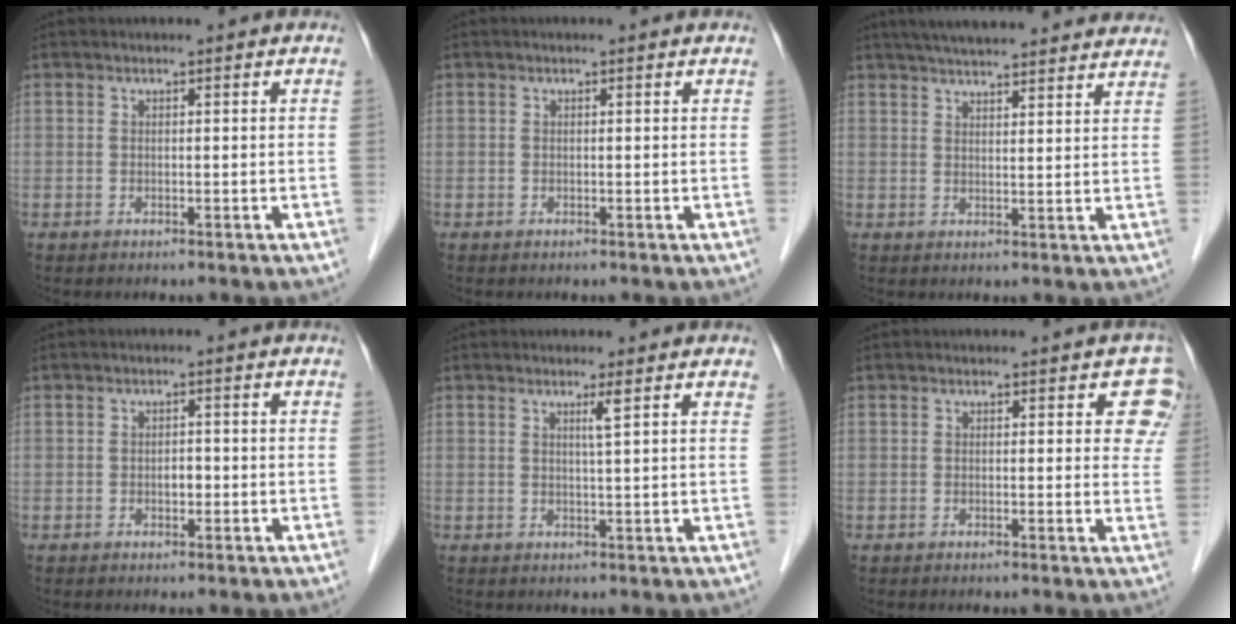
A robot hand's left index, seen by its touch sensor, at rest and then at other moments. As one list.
[{"total": 0.0}, {"total": 21.0, "force": [19.0, 2.9, 8.4], "torque": [-0.127, 0.024, 0.245]}, {"total": 1.5, "force": [-0.6, 0.9, 1.1], "torque": [-0.016, 0.000, -0.009]}, {"total": 2.4, "force": [1.3, -0.4, 1.9], "torque": [-0.029, 0.000, 0.021]}, {"total": 4.1, "force": [2.7, 2.6, 1.6], "torque": [0.015, -0.012, 0.007]}]